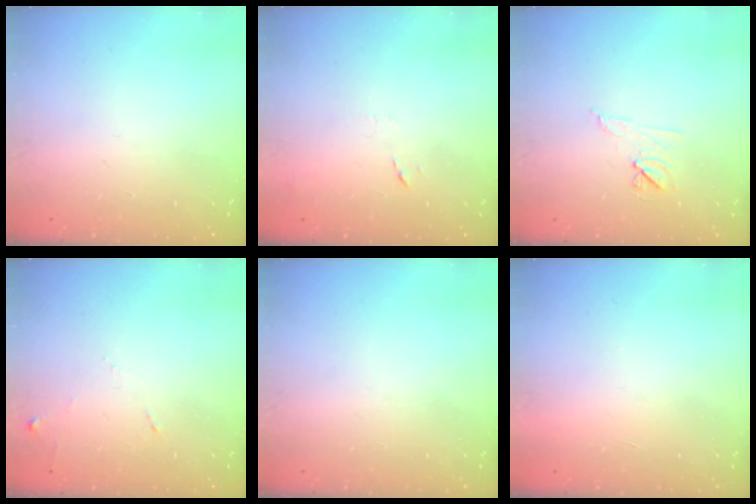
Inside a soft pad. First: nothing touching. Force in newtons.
{"total": 7.2, "press": 7.2, "slide": 0.6}
{"total": 6.7, "press": 6.5, "slide": 1.7}
{"total": 5.9, "press": 5.8, "slide": 0.7}
{"total": 0.0}
{"total": 1.7, "press": 1.7, "slide": 0.1}